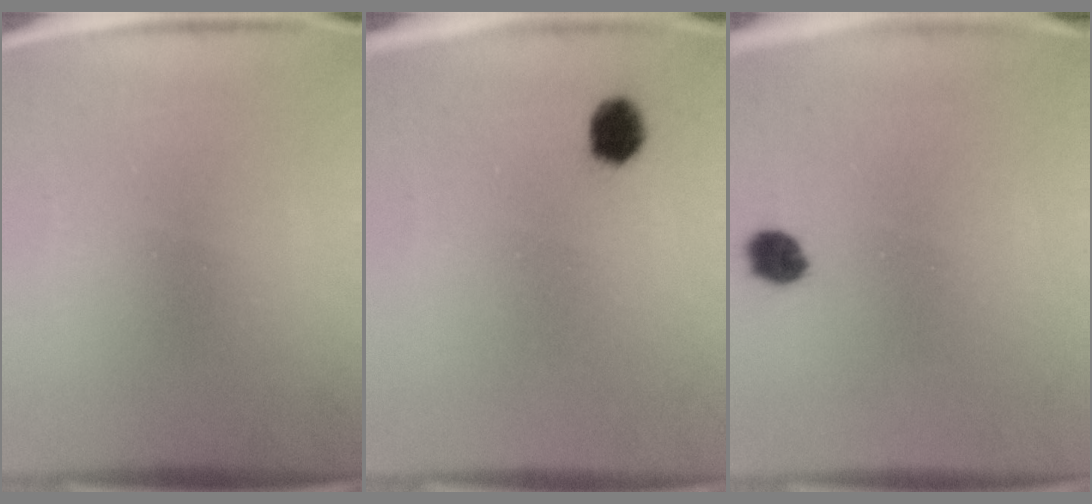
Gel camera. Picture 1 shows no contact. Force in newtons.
{"total": 4.1}
{"total": 3.8}